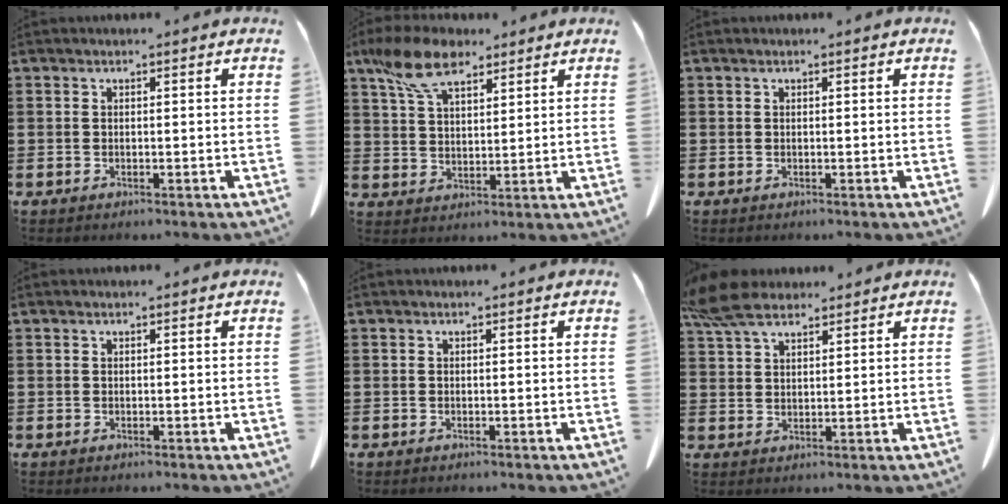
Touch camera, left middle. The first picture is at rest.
{"total": 9.3, "force": [6.3, 4.1, 5.5], "torque": [-0.133, -0.004, 0.116]}
{"total": 0.0}
{"total": 0.0}
{"total": 0.0}
{"total": 6.9, "force": [5.4, 2.7, 3.3], "torque": [-0.083, 0.000, 0.103]}